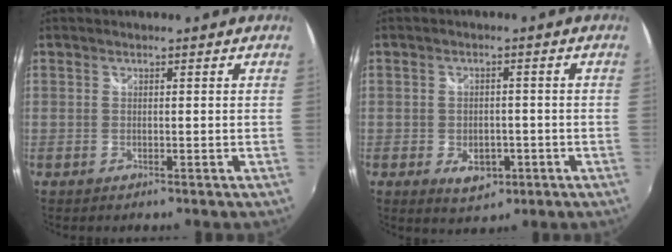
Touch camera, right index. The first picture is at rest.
{"total": 5.9, "force": [-2.4, 3.9, 3.6], "torque": [-0.069, -0.004, -0.030]}